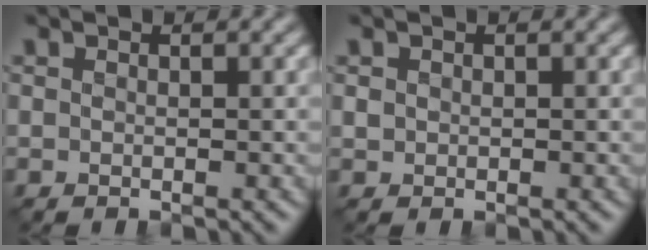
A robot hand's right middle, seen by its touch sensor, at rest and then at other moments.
{"total": 0.6, "force": [0.1, 0.6, 0.1], "torque": [0.000, -0.003, 0.004]}